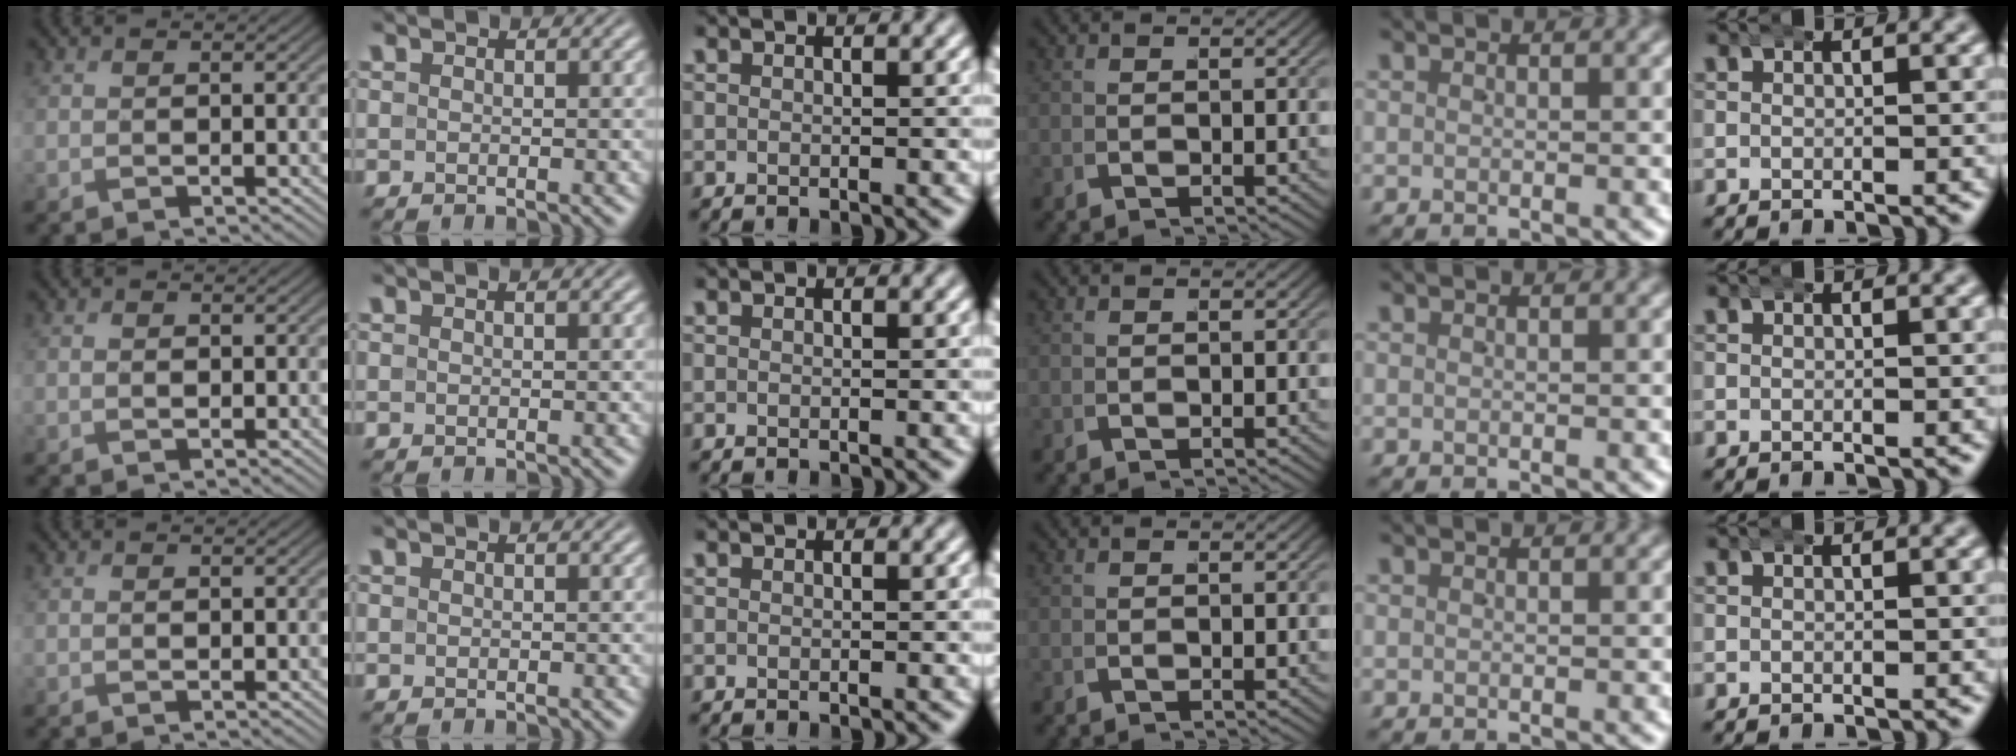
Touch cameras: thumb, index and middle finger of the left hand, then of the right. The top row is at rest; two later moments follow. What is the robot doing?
{"motion": "wrap", "object": "aluminum foil"}